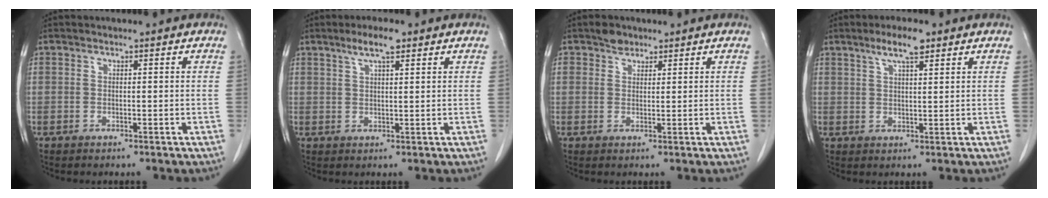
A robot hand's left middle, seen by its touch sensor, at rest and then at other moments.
{"total": 4.3, "force": [2.8, 0.6, 3.2], "torque": [-0.061, 0.007, 0.049]}
{"total": 2.3, "force": [1.8, 1.4, 0.6], "torque": [-0.011, 0.007, 0.030]}
{"total": 5.0, "force": [3.3, 0.8, 3.7], "torque": [-0.069, 0.007, 0.057]}